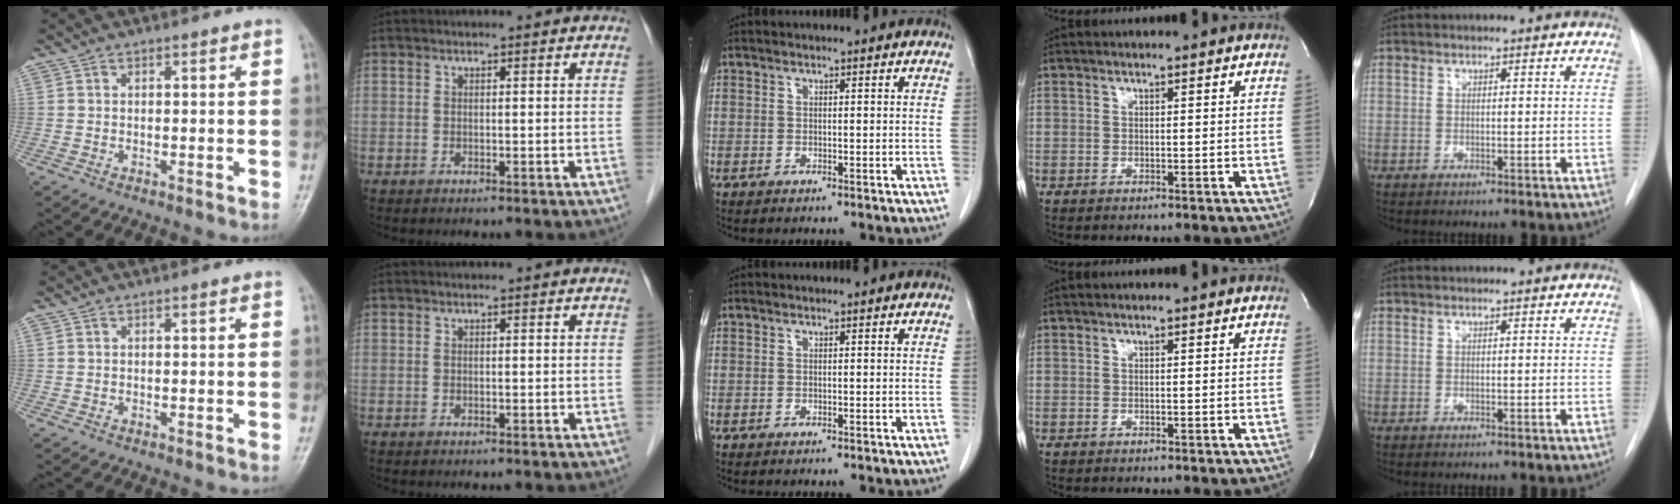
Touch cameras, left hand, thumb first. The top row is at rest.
{}